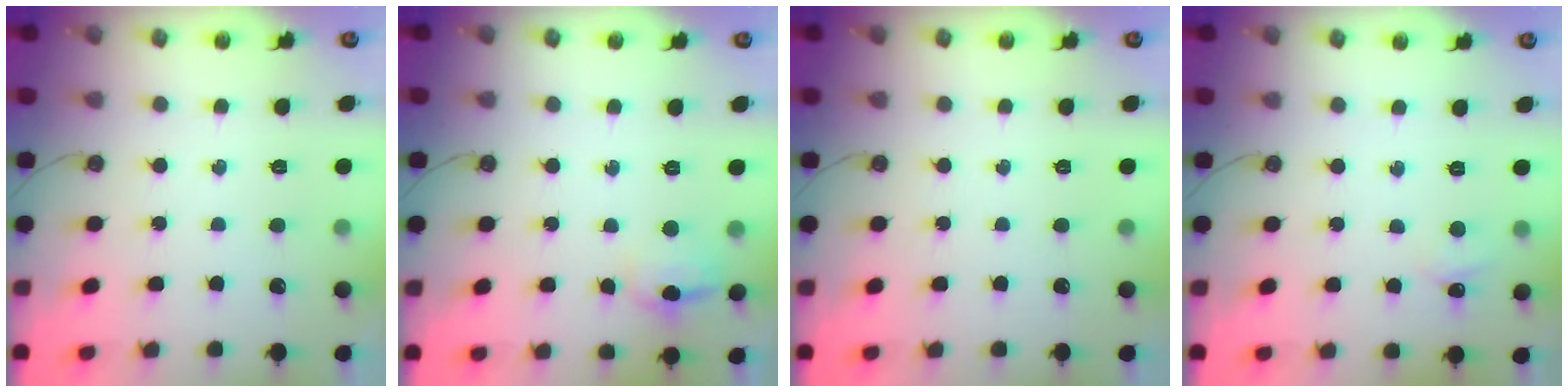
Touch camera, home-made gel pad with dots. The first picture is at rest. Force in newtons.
{"total": 8.4, "press": 8.2, "slide": 1.4}
{"total": 0.0}
{"total": 2.8, "press": 2.8, "slide": 0.3}